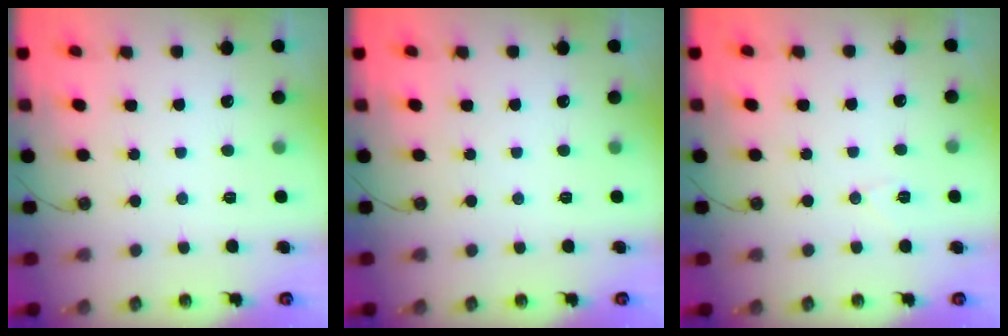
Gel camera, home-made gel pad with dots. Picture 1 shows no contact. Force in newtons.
{"total": 0.0}
{"total": 5.5, "press": 5.2, "slide": 1.8}